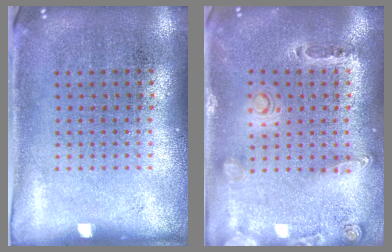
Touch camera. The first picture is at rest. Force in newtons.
{"total": 0.6, "press": 0.6, "slide": 0.3}